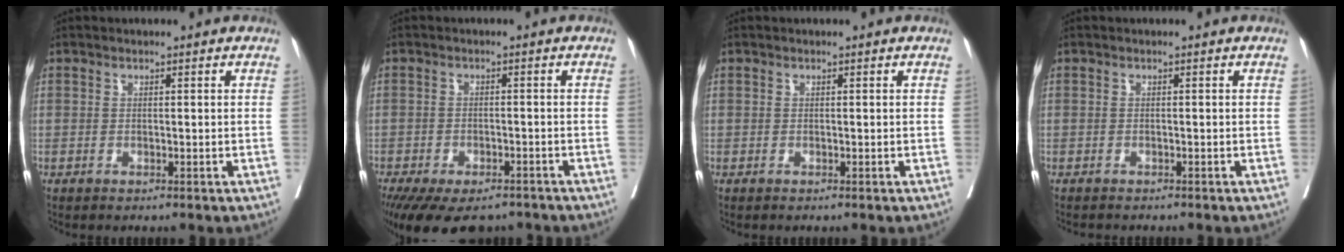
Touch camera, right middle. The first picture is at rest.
{"total": 13.9, "force": [-10.6, 6.1, 6.7], "torque": [-0.153, -0.022, -0.145]}
{"total": 0.0}
{"total": 1.9, "force": [-1.7, 0.5, 0.5], "torque": [-0.011, -0.005, -0.024]}